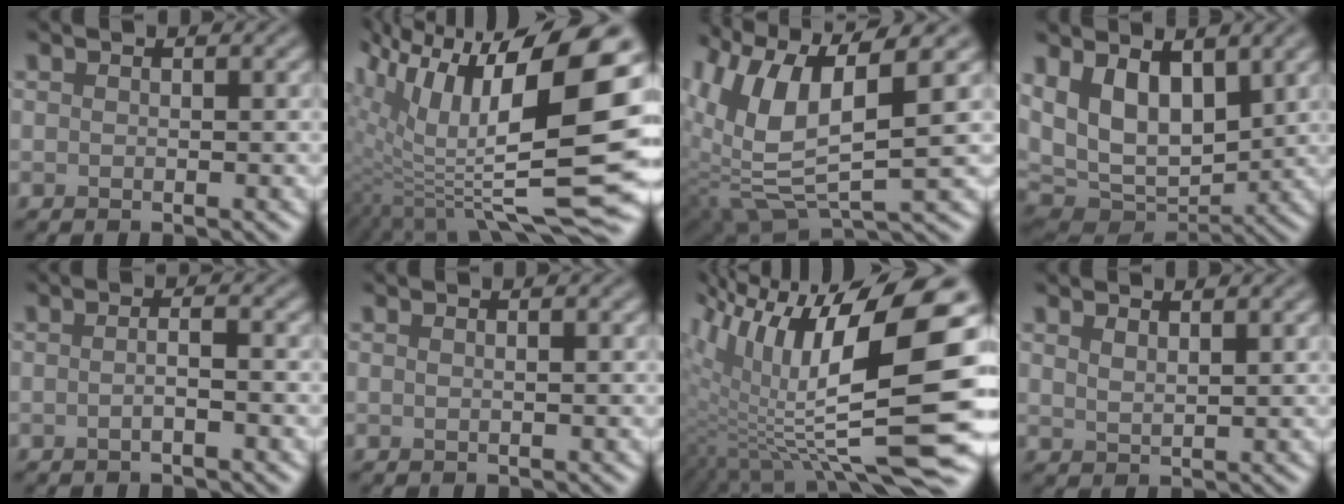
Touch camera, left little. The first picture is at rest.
{"total": 14.6, "force": [3.2, 5.1, 13.2], "torque": [-0.233, 0.005, 0.060]}
{"total": 10.1, "force": [2.6, 3.9, 8.9], "torque": [-0.196, -0.007, 0.051]}
{"total": 8.9, "force": [2.9, 5.2, 6.6], "torque": [-0.123, -0.010, 0.045]}
{"total": 1.7, "force": [-0.5, 0.4, 1.6], "torque": [-0.022, 0.000, -0.011]}
{"total": 0.5, "force": [0.2, 0.1, 0.5], "torque": [-0.011, 0.001, -0.001]}
{"total": 14.7, "force": [1.7, 4.7, 13.8], "torque": [-0.251, 0.004, 0.036]}
{"total": 1.5, "force": [1.2, 0.4, 0.8], "torque": [-0.020, -0.001, 0.024]}